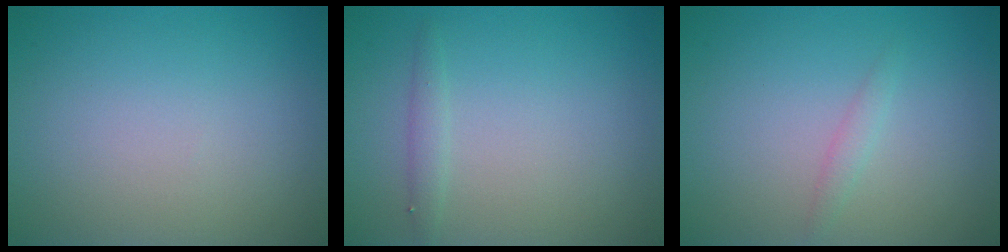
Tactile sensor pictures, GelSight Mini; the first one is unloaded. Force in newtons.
{"total": 1.0, "press": 1.0, "slide": 0.1}
{"total": 0.9, "press": 0.9, "slide": 0.1}